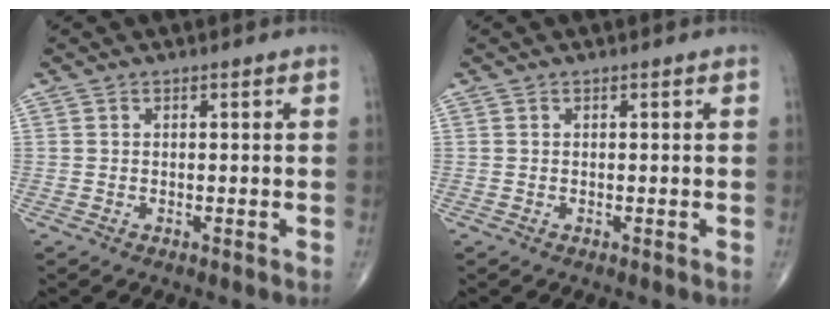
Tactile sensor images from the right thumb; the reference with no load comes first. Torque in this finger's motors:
{"motor_torque": [0.00, 0.00, 0.00, 0.00, 0.00]}